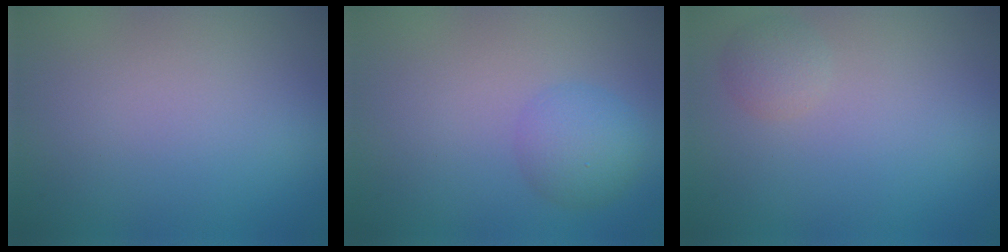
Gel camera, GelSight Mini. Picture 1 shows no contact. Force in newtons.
{"total": 2.8, "press": 2.8, "slide": 0.1}
{"total": 1.5, "press": 1.5, "slide": 0.1}